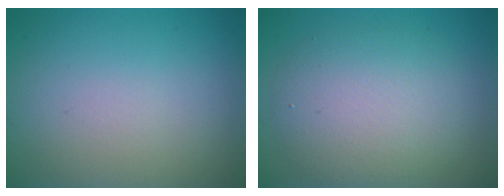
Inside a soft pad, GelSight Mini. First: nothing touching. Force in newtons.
{"total": 5.6, "press": 5.6, "slide": 0.2}